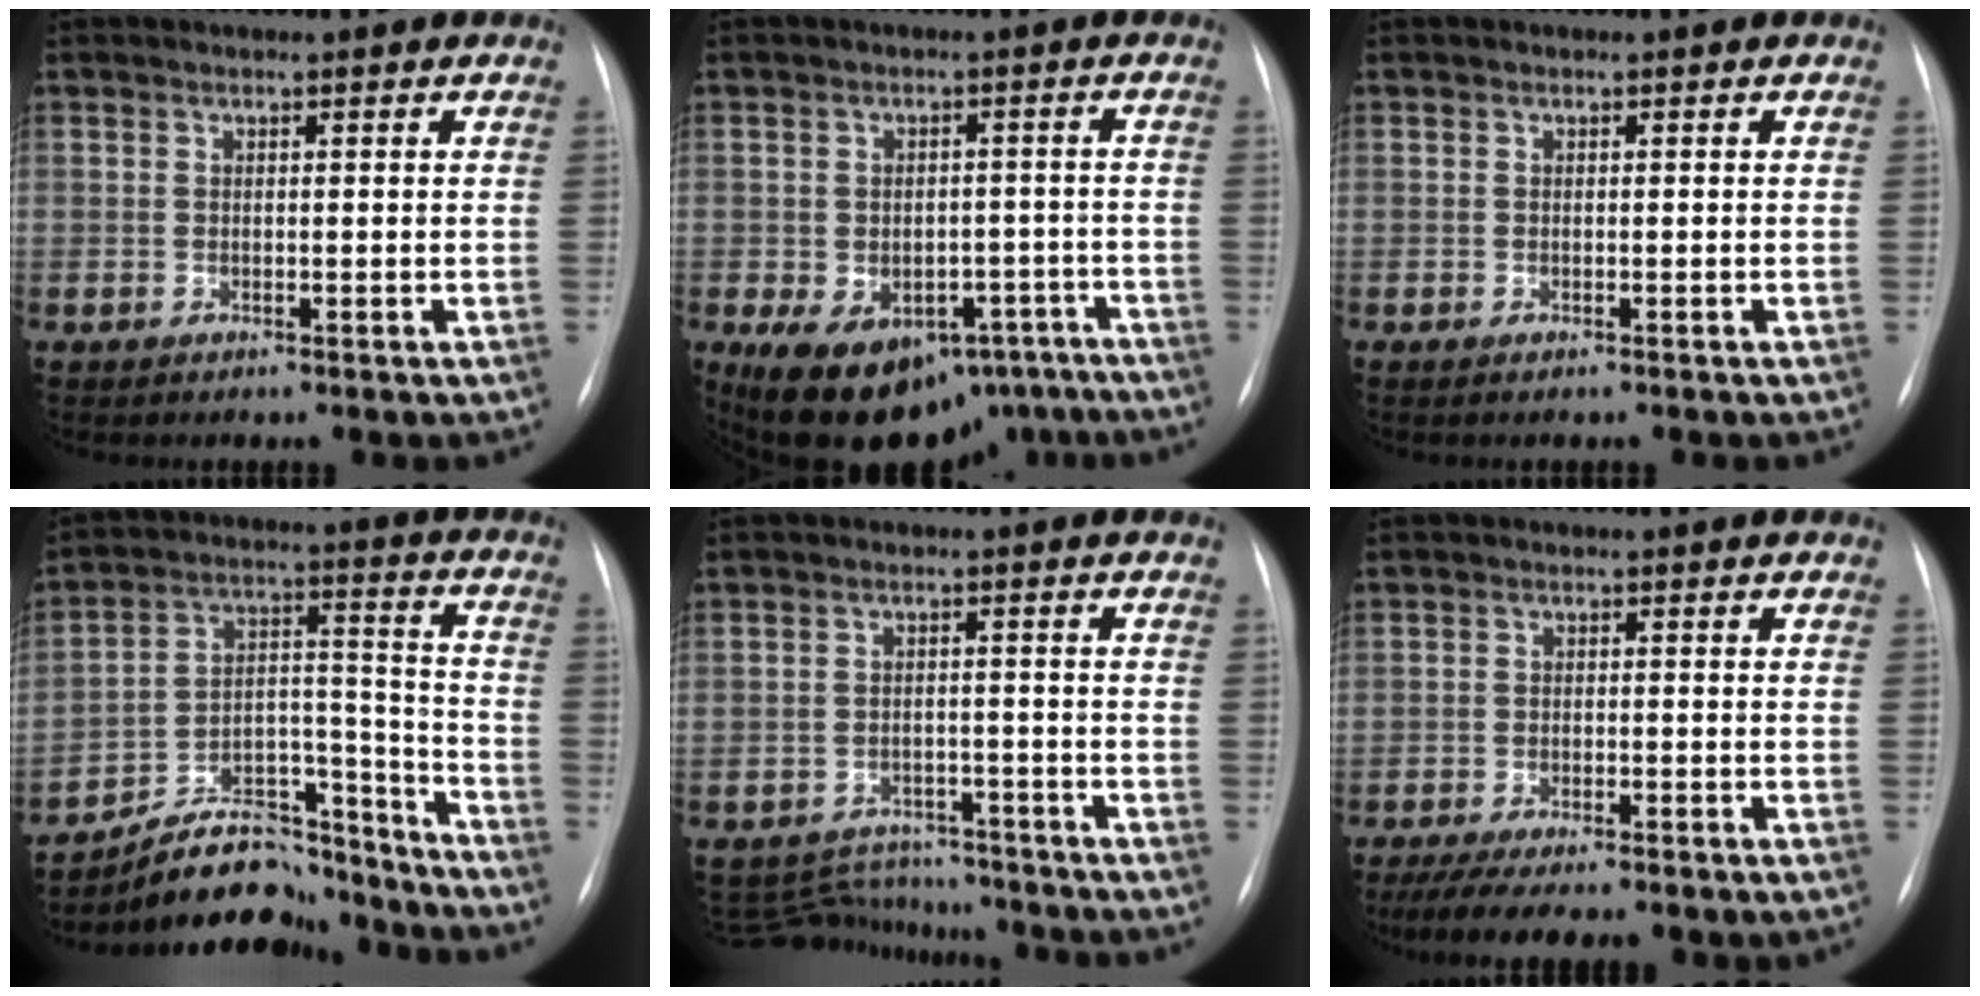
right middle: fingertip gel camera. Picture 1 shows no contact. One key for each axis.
{"total": 16.7, "fx": -10.9, "fy": 10.0, "fz": 7.7, "tx": -0.123, "ty": 0.012, "tz": -0.133}
{"total": 0.8, "fx": -0.6, "fy": 0.1, "fz": 0.4, "tx": -0.009, "ty": -0.002, "tz": -0.007}
{"total": 15.3, "fx": -14.2, "fy": 4.9, "fz": 3.0, "tx": -0.032, "ty": 0.062, "tz": -0.224}
{"total": 8.2, "fx": -7.8, "fy": 2.4, "fz": -0.3, "tx": 0.007, "ty": 0.016, "tz": -0.111}
{"total": 10.8, "fx": -8.2, "fy": 3.1, "fz": 6.3, "tx": -0.096, "ty": -0.008, "tz": -0.117}